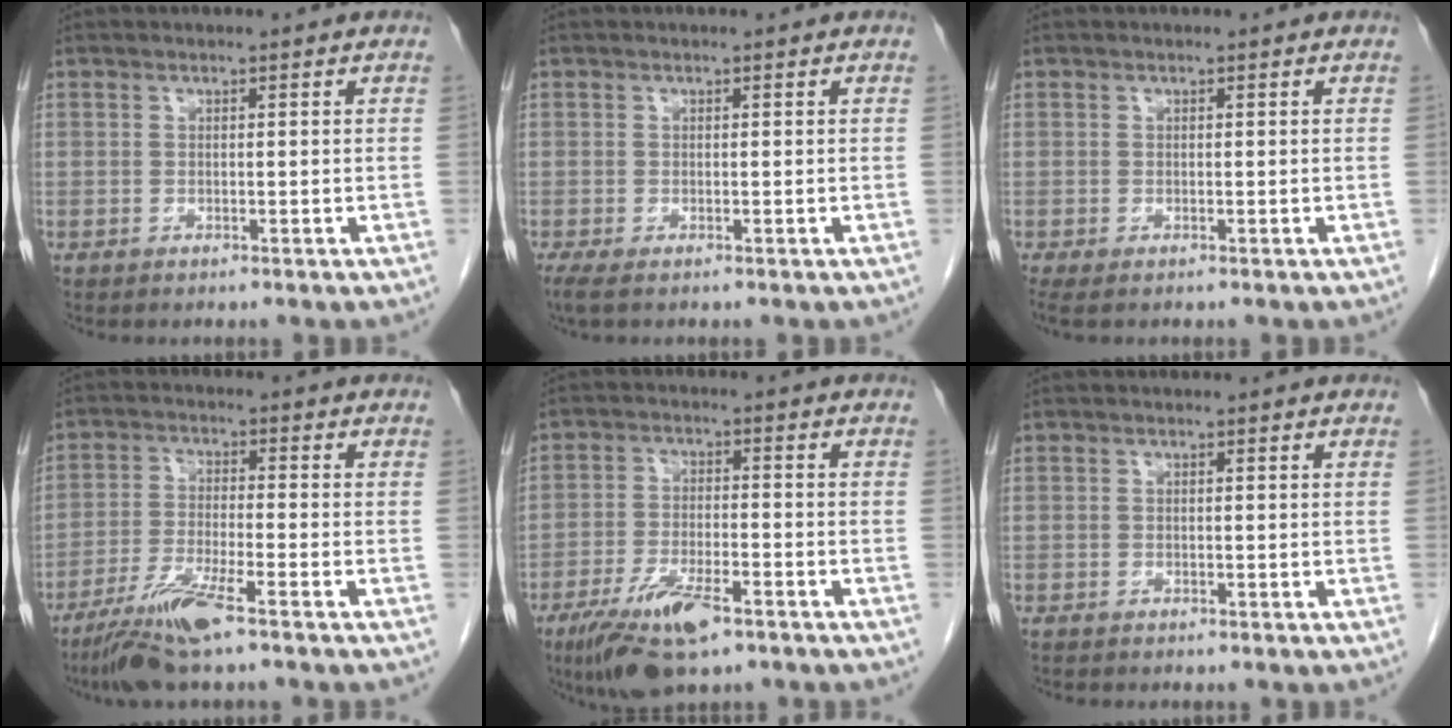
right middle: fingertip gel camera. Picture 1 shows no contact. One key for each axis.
{"total": 1.4, "fx": -1.0, "fy": 0.1, "fz": 1.0, "tx": -0.024, "ty": -0.010, "tz": -0.018}
{"total": 0.9, "fx": -0.6, "fy": 0.1, "fz": 0.6, "tx": -0.012, "ty": -0.007, "tz": -0.008}
{"total": 8.5, "fx": -5.7, "fy": 0.2, "fz": 6.3, "tx": -0.129, "ty": -0.023, "tz": -0.109}
{"total": 10.3, "fx": -6.4, "fy": 2.6, "fz": 7.6, "tx": -0.145, "ty": -0.018, "tz": -0.109}
{"total": 0.5, "fx": -0.5, "fy": 0.1, "fz": 0.0, "tx": -0.008, "ty": -0.001, "tz": -0.012}